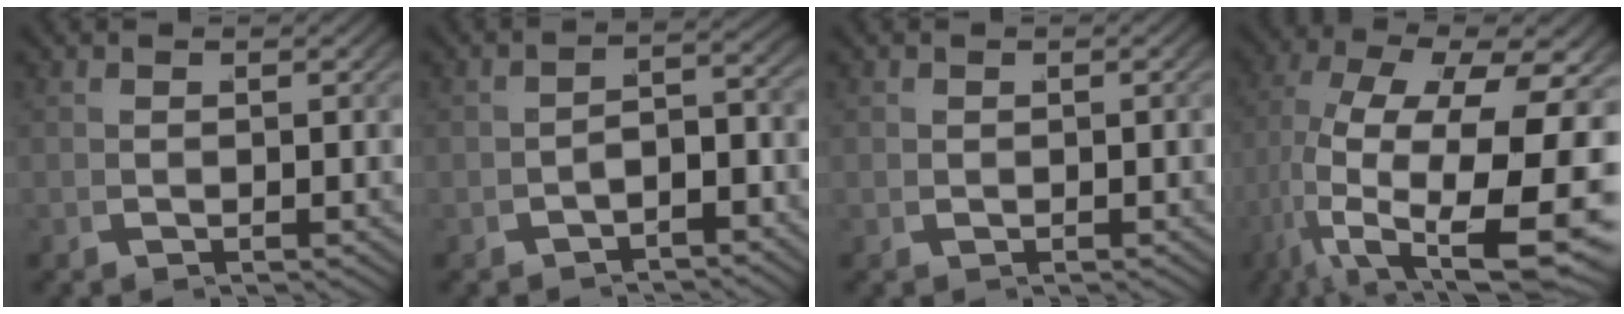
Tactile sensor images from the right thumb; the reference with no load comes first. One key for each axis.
{"total": 2.8, "fx": -1.8, "fy": 1.2, "fz": 1.8, "tx": -0.029, "ty": -0.007, "tz": -0.020}
{"total": 0.6, "fx": 0.2, "fy": 0.5, "fz": 0.2, "tx": -0.005, "ty": -0.004, "tz": 0.004}
{"total": 17.0, "fx": -1.1, "fy": 9.5, "fz": 14.1, "tx": -0.286, "ty": -0.075, "tz": 0.040}